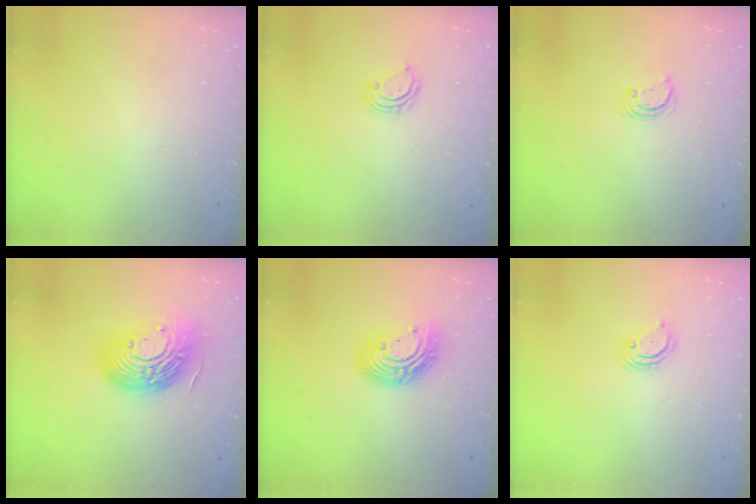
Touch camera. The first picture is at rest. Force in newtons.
{"total": 5.0, "press": 5.0, "slide": 0.4}
{"total": 3.0, "press": 3.0, "slide": 0.2}
{"total": 20.9, "press": 20.8, "slide": 1.8}
{"total": 13.4, "press": 13.4, "slide": 1.0}
{"total": 3.5, "press": 3.5, "slide": 0.3}